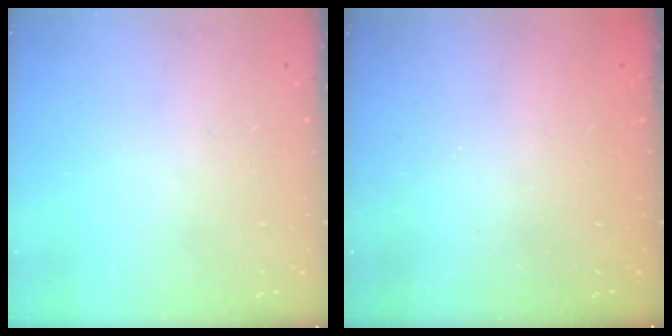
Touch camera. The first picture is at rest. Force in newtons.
{"total": 2.4, "press": 2.3, "slide": 0.8}